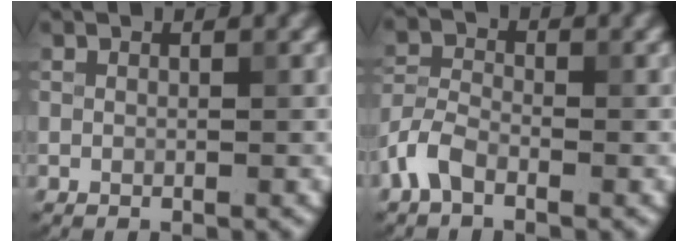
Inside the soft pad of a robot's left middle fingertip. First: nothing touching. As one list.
[{"total": 3.0, "force": [-1.9, 1.5, 1.7], "torque": [-0.038, 0.005, -0.052]}]